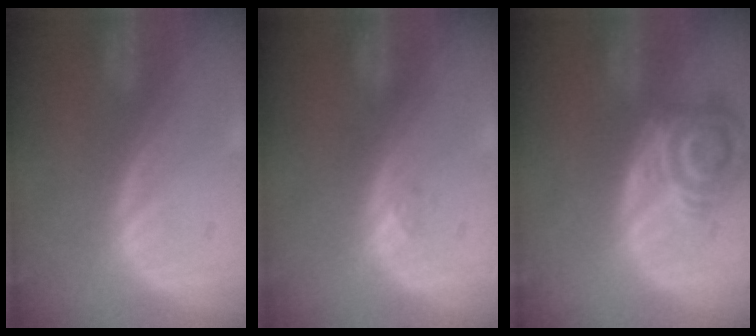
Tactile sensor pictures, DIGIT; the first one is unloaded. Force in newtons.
{"total": 1.4, "press": 1.3, "slide": 0.6}
{"total": 6.7, "press": 6.5, "slide": 1.6}